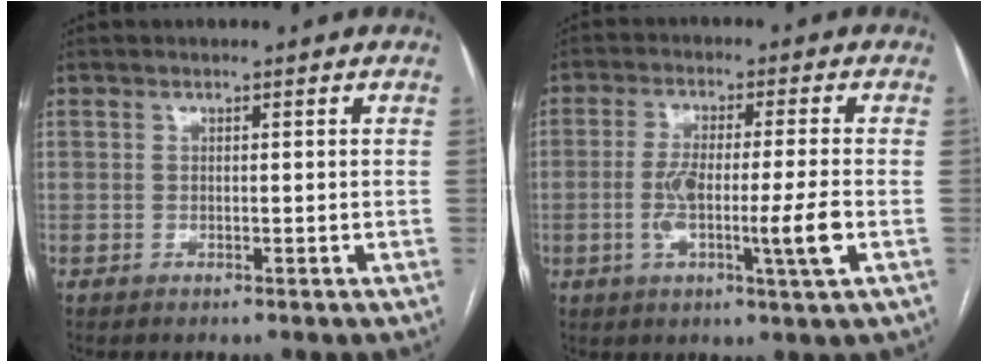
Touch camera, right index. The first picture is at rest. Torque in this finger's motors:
{"motor_torque": [0.55, -0.17, 0.27, 0.12]}